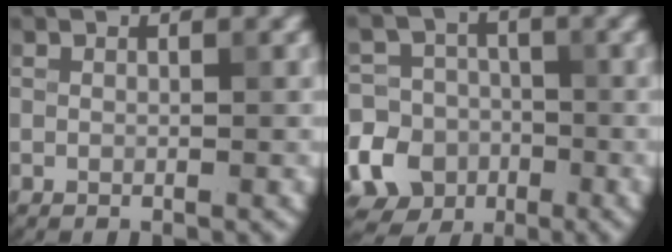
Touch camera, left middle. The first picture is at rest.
{"total": 15.9, "force": [-7.0, 13.8, 3.4], "torque": [-0.101, -0.035, -0.135]}